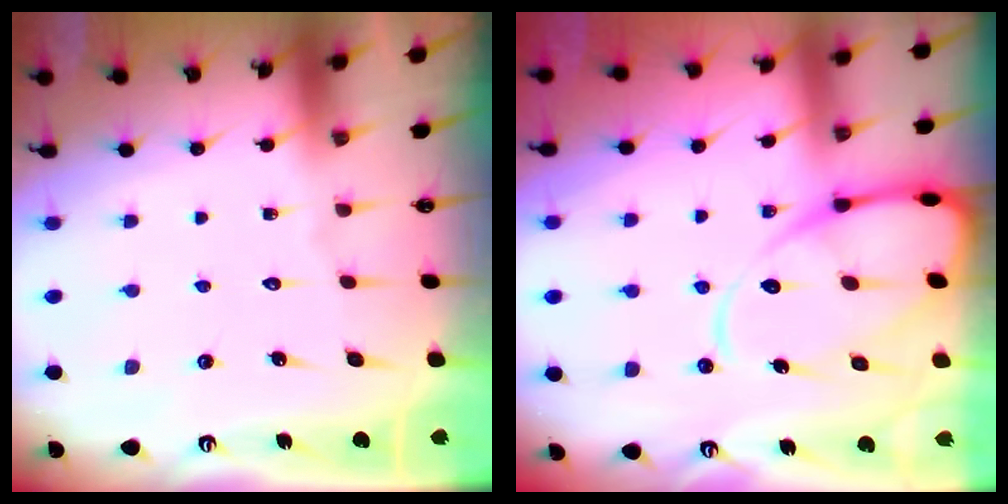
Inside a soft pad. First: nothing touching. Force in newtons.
{"total": 12.6, "press": 12.6, "slide": 1.3}